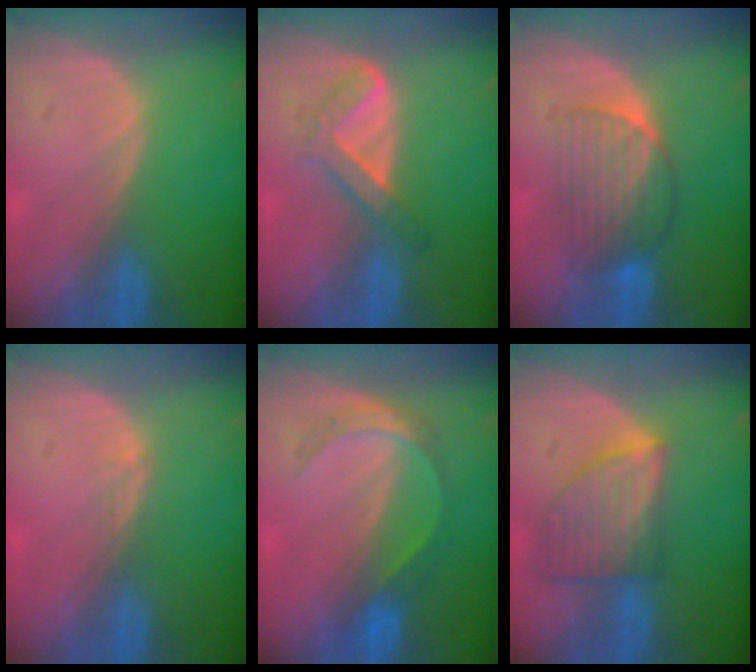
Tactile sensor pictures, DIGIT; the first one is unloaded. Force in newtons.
{"total": 4.6, "press": 4.6, "slide": 0.6}
{"total": 6.8, "press": 6.6, "slide": 1.4}
{"total": 1.0, "press": 0.7, "slide": 0.7}
{"total": 5.0, "press": 4.8, "slide": 1.2}
{"total": 7.7, "press": 7.0, "slide": 3.2}